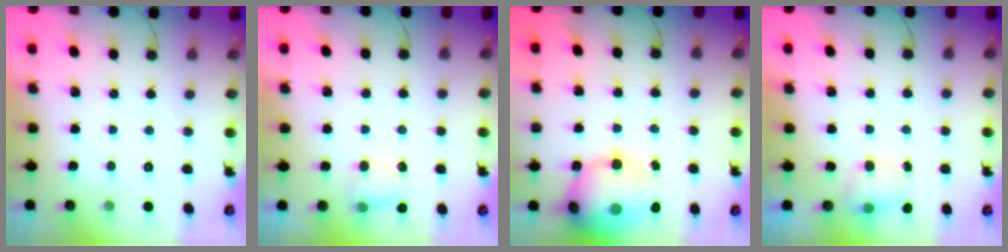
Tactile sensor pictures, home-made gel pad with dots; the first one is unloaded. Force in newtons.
{"total": 4.5, "press": 4.2, "slide": 1.6}
{"total": 16.7, "press": 16.5, "slide": 2.8}
{"total": 4.5, "press": 4.5, "slide": 0.6}